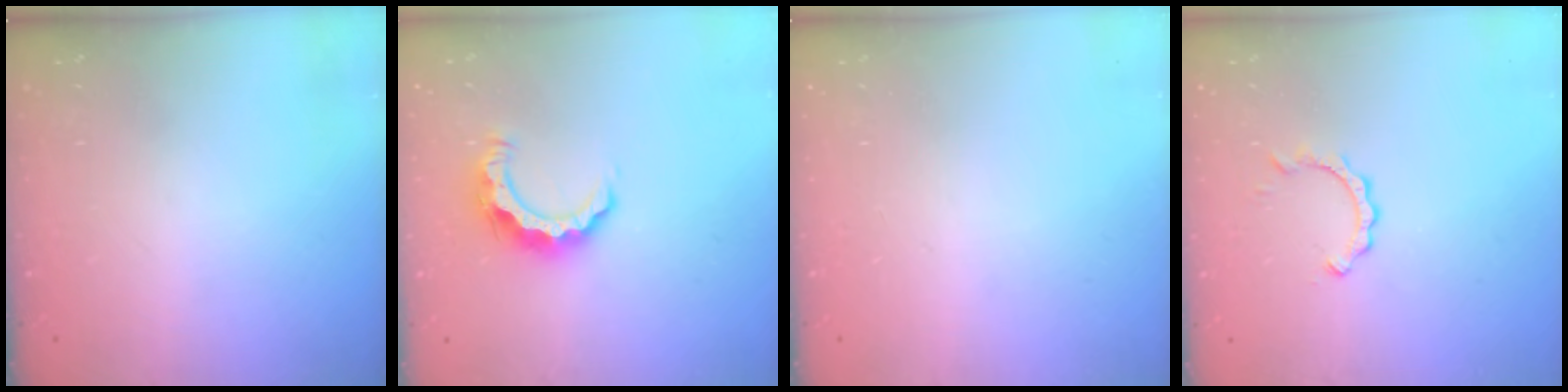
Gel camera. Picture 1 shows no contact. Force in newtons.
{"total": 8.1, "press": 8.1, "slide": 0.5}
{"total": 0.0}
{"total": 2.8, "press": 2.8, "slide": 0.3}